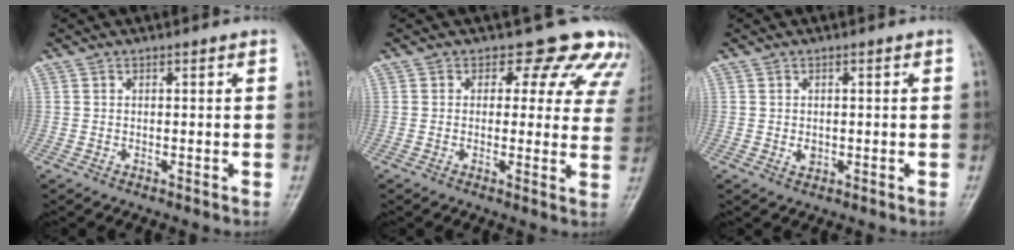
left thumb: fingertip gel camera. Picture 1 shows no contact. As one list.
[{"total": 10.6, "force": [8.2, 5.8, 3.4], "torque": [0.019, -0.032, 0.064]}, {"total": 1.8, "force": [-0.1, 1.5, 1.1], "torque": [-0.010, 0.000, 0.001]}]